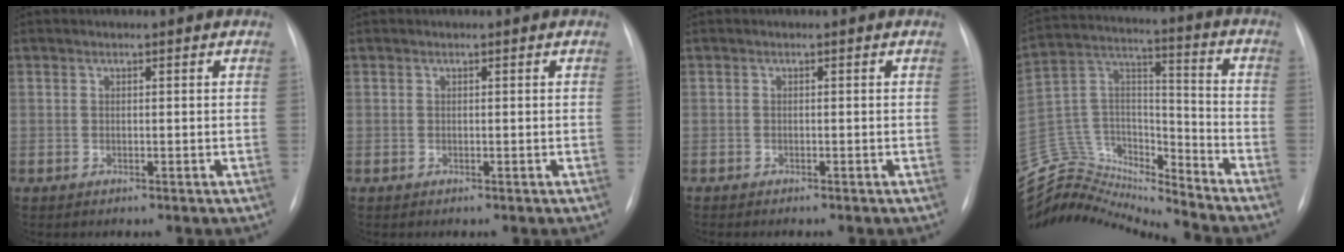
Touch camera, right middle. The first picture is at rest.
{"total": 0.0}
{"total": 1.3, "force": [-1.1, 0.2, 0.6], "torque": [-0.011, -0.004, -0.012]}
{"total": 19.6, "force": [-19.4, 1.7, 2.7], "torque": [-0.052, 0.061, -0.335]}